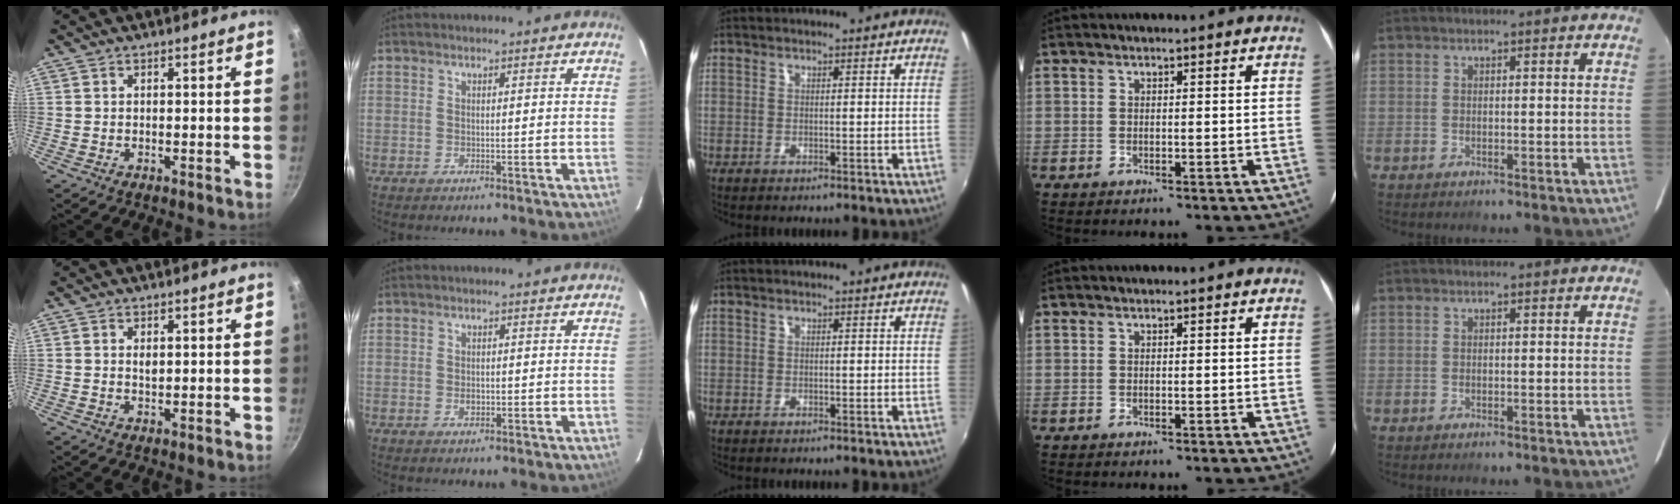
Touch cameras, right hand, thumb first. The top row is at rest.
{"thumb": {"total": 1.2, "force": [0.4, 0.7, 1.0], "torque": [-0.016, 0.000, 0.007]}, "index": {"total": 1.4, "force": [-0.3, 1.1, 0.9], "torque": [-0.015, 0.002, -0.005]}}